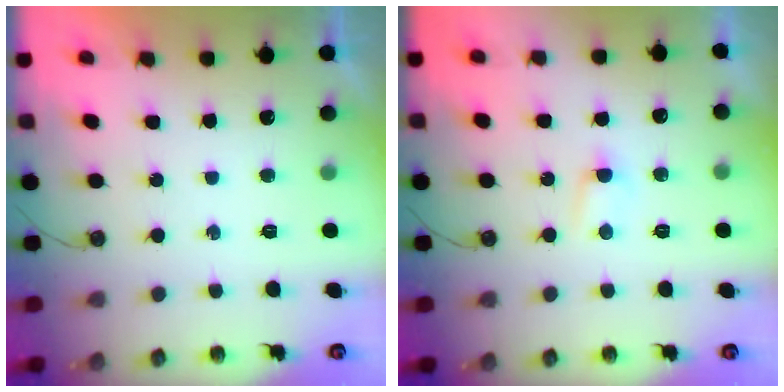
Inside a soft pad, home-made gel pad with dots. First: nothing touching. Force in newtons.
{"total": 3.0, "press": 3.0, "slide": 0.3}